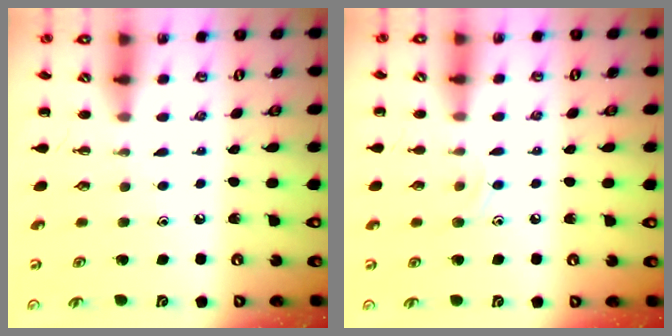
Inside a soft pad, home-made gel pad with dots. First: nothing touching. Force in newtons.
{"total": 7.2, "press": 7.1, "slide": 1.6}